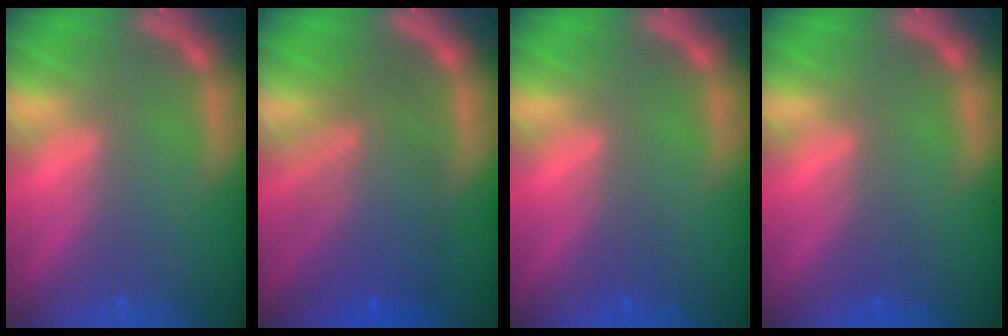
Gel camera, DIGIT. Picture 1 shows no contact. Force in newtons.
{"total": 7.6}
{"total": 1.0}
{"total": 1.0}